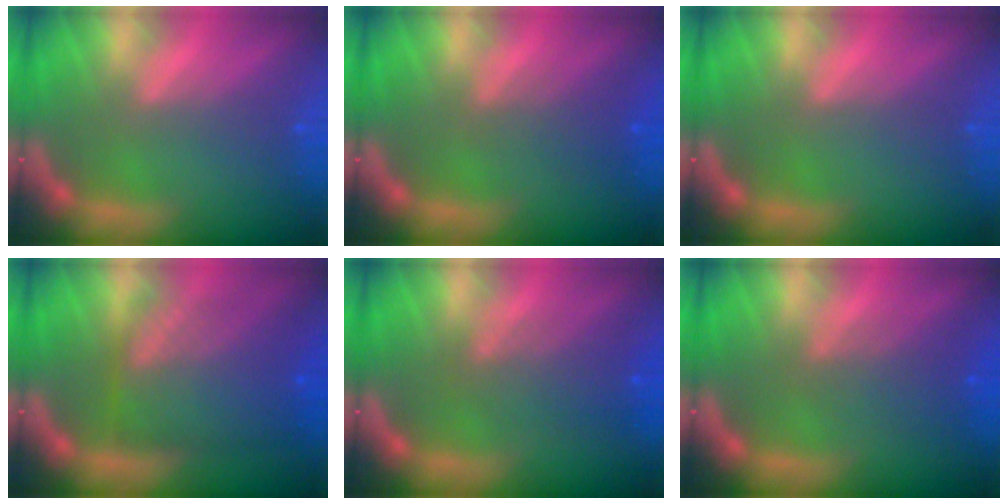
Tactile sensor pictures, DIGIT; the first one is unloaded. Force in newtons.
{"total": 2.5}
{"total": 0.0}
{"total": 9.1}
{"total": 4.1}
{"total": 3.5}